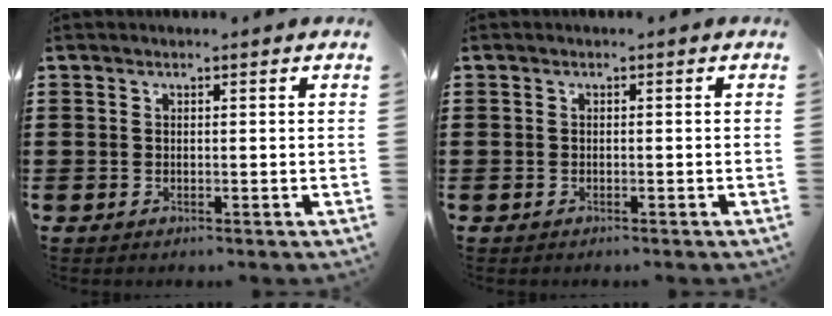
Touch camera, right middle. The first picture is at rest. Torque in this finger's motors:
{"motor_torque": [-0.25, 0.16, -0.02, -0.01]}